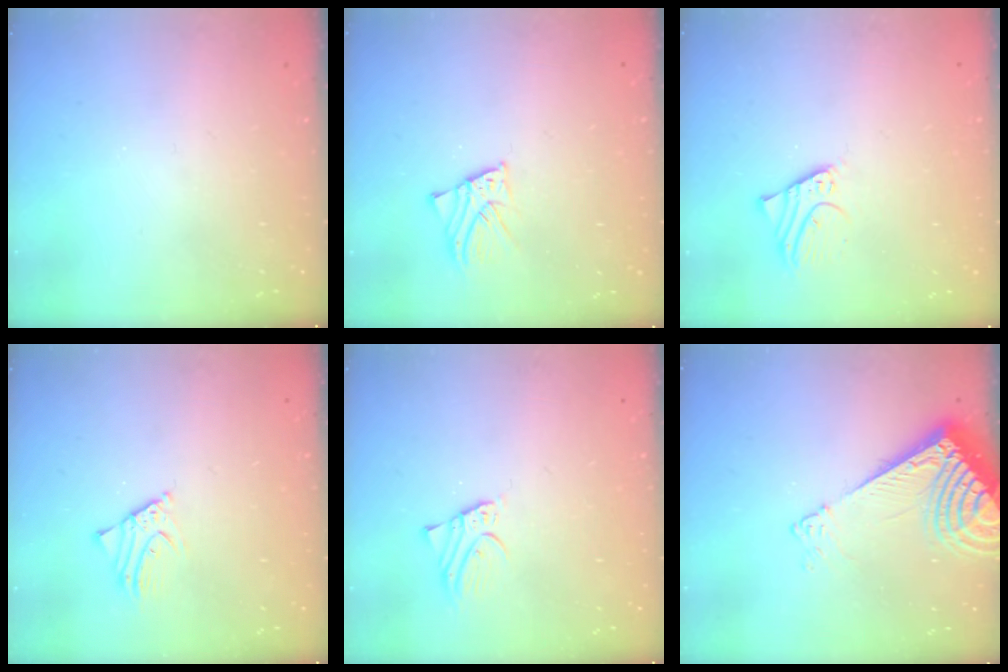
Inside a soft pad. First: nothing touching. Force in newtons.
{"total": 2.5, "press": 2.5, "slide": 0.1}
{"total": 2.4, "press": 2.4, "slide": 0.0}
{"total": 3.0, "press": 3.0, "slide": 0.3}
{"total": 2.6, "press": 2.6, "slide": 0.0}
{"total": 11.1, "press": 11.0, "slide": 1.5}